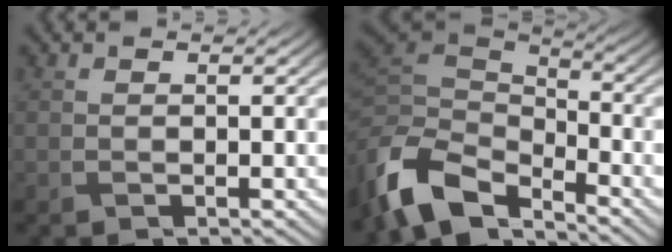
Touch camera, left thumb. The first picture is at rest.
{"total": 10.8, "force": [-6.9, 5.6, 6.0], "torque": [-0.149, -0.009, -0.142]}